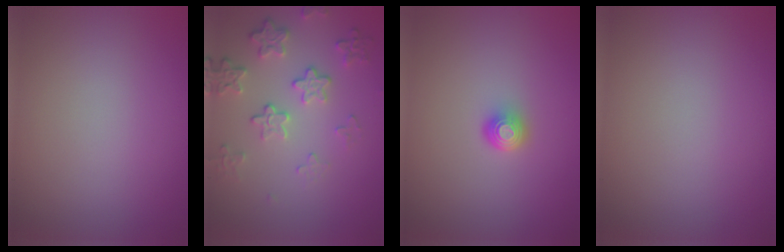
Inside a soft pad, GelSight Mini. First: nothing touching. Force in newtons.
{"total": 4.2, "press": 3.1, "slide": 2.8}
{"total": 1.7, "press": 1.3, "slide": 1.1}
{"total": 0.0}